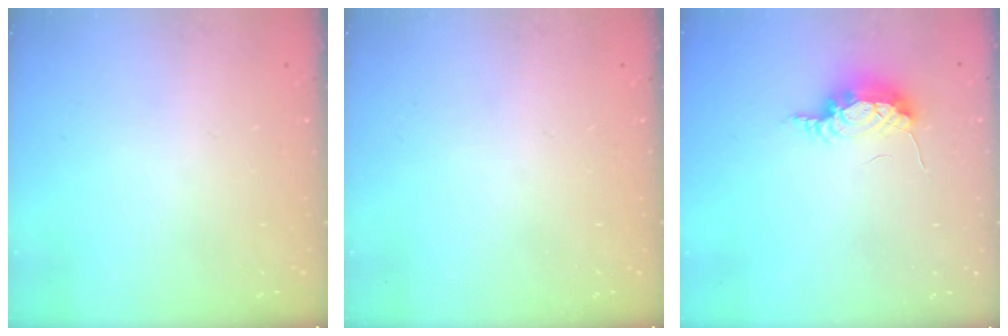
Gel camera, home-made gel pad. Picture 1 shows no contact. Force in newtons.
{"total": 0.0}
{"total": 7.5, "press": 7.2, "slide": 2.0}